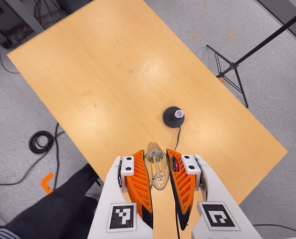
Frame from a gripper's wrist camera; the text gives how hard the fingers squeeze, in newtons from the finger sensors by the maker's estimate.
{"total": 21.4, "left": 24.4, "right": 18.4}